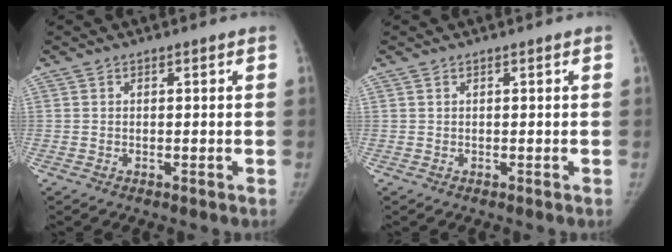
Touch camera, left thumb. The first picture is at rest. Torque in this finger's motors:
{"motor_torque": [0.31, 0.30, 0.38, 0.33, 0.00]}